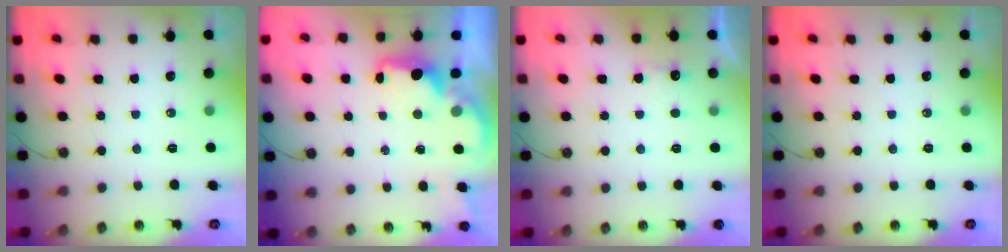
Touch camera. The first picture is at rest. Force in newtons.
{"total": 2.0, "press": 1.8, "slide": 0.7}
{"total": 4.7, "press": 4.6, "slide": 1.0}
{"total": 0.0}